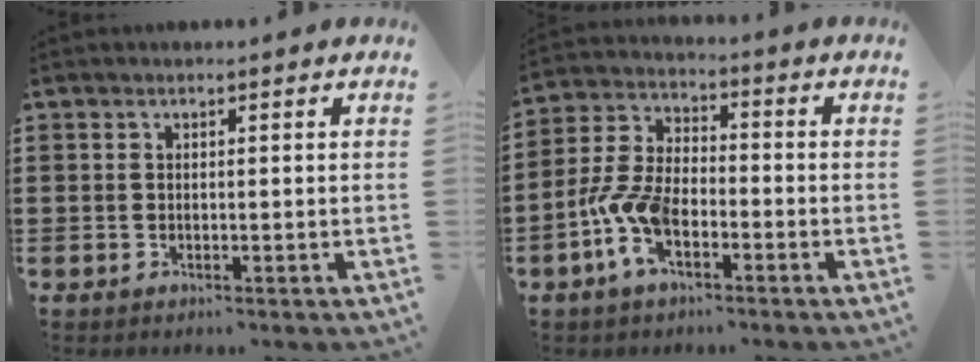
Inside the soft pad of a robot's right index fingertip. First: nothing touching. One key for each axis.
{"total": 8.5, "fx": -3.7, "fy": 4.3, "fz": 6.4, "tx": -0.170, "ty": -0.008, "tz": -0.077}